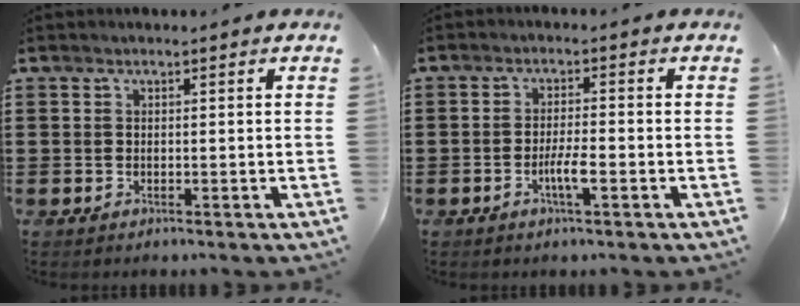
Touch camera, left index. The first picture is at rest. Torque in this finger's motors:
{"motor_torque": [0.62, 0.51, 0.29, 0.06]}